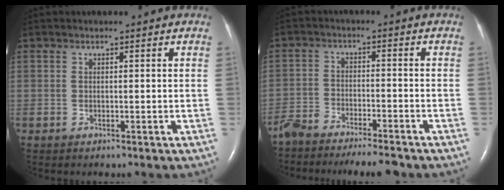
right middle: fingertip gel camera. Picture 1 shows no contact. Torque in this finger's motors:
{"motor_torque": [0.34, -0.33, 0.06, 0.03]}